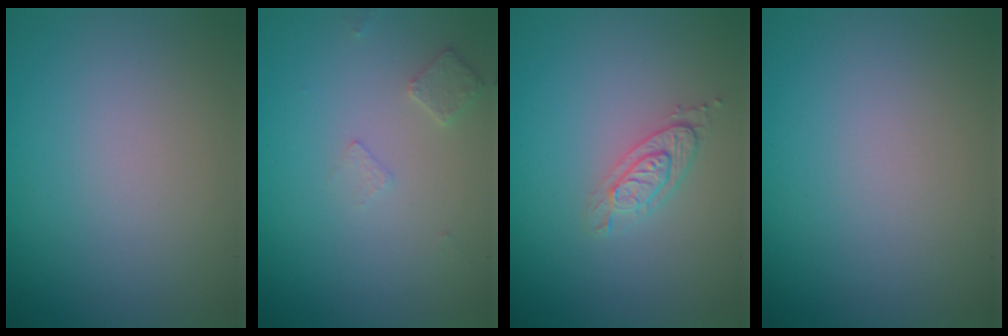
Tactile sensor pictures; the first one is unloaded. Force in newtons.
{"total": 1.5, "press": 1.4, "slide": 0.3}
{"total": 2.0, "press": 2.0, "slide": 0.5}
{"total": 0.0}